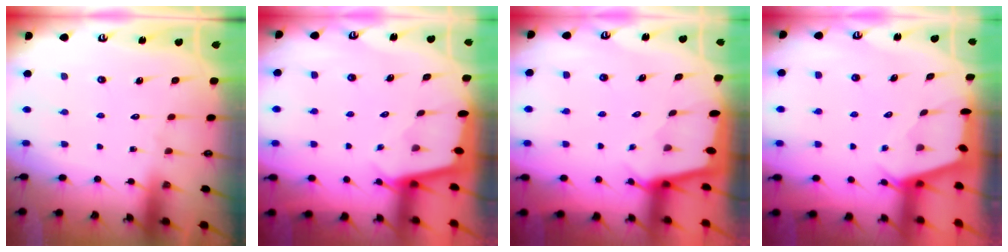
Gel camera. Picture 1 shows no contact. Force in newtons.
{"total": 1.8, "press": 1.8, "slide": 0.2}
{"total": 1.6, "press": 1.6, "slide": 0.2}
{"total": 2.4, "press": 2.4, "slide": 0.3}